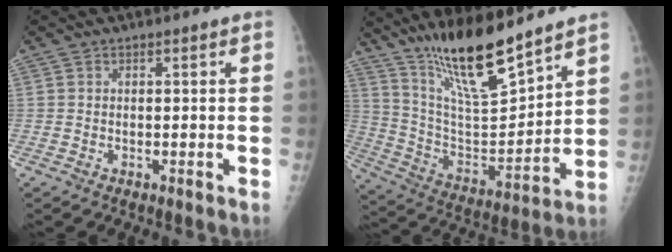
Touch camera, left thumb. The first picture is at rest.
{"total": 18.0, "force": [13.9, 3.4, 11.0], "torque": [-0.161, -0.085, 0.260]}